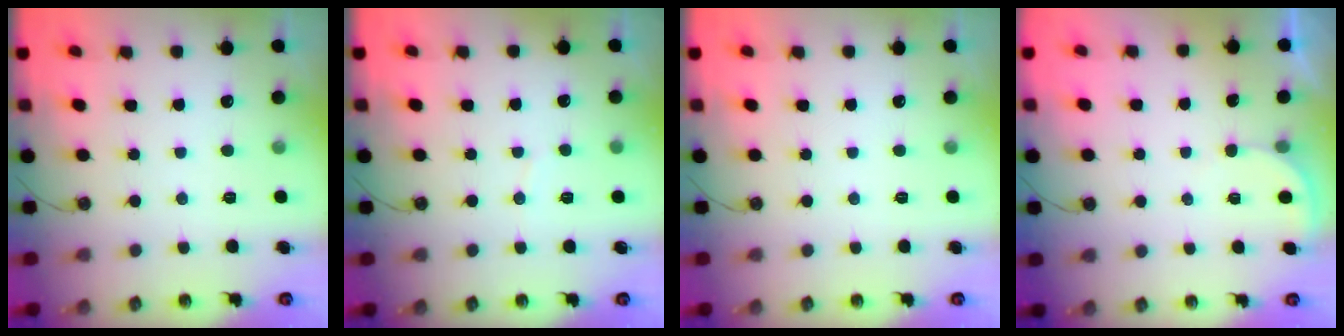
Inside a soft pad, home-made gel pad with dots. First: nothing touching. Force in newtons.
{"total": 3.4, "press": 3.4, "slide": 0.3}
{"total": 0.0}
{"total": 1.6, "press": 1.6, "slide": 0.1}